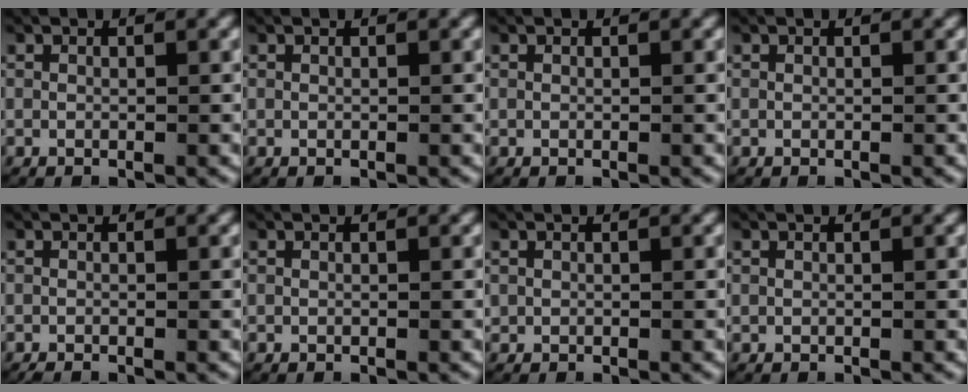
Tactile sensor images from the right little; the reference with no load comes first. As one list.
[{"total": 0.0}, {"total": 0.0}, {"total": 0.0}, {"total": 0.8, "force": [-0.7, 0.1, 0.2], "torque": [-0.006, -0.007, -0.010]}, {"total": 0.0}, {"total": 0.7, "force": [0.1, 0.7, 0.2], "torque": [-0.007, -0.002, 0.003]}, {"total": 0.0}]